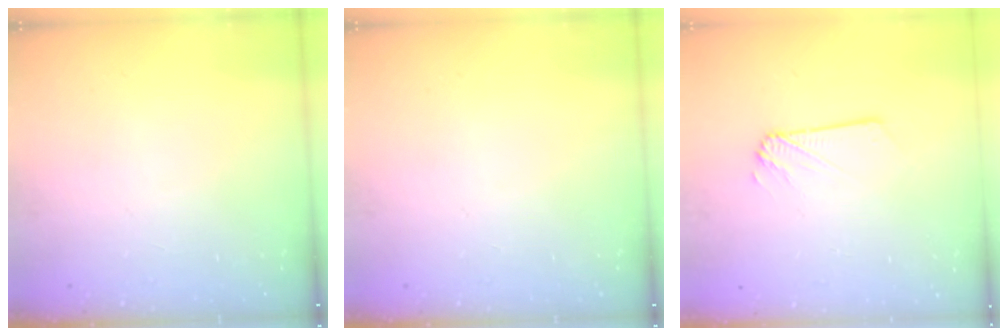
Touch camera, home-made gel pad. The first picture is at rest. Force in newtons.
{"total": 0.0}
{"total": 1.5, "press": 1.5, "slide": 0.2}